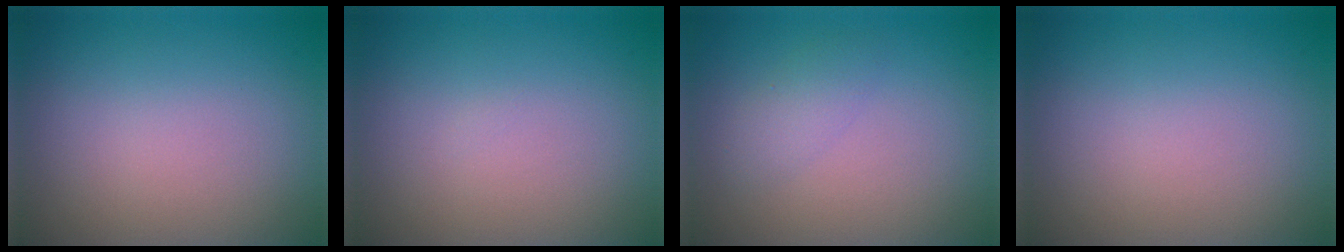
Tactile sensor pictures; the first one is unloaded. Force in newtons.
{"total": 0.0}
{"total": 0.7, "press": 0.7, "slide": 0.1}
{"total": 0.0}